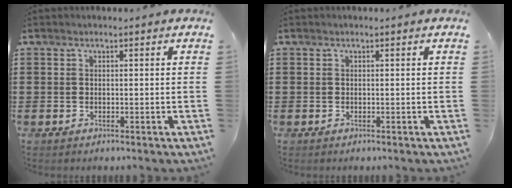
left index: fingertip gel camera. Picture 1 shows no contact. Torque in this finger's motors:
{"motor_torque": [0.00, 0.00, 0.01, 0.00]}